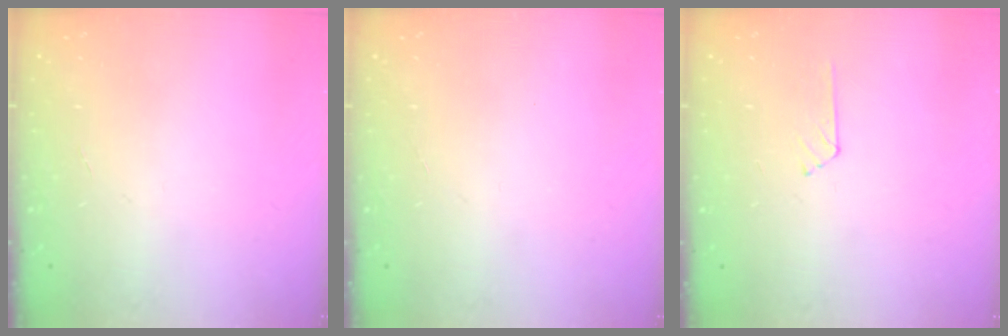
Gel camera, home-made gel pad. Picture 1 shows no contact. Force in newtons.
{"total": 0.0}
{"total": 2.8, "press": 2.8, "slide": 0.3}